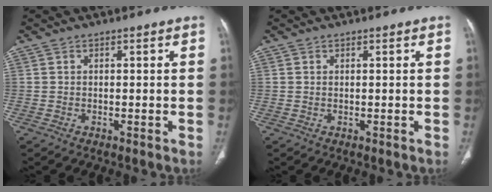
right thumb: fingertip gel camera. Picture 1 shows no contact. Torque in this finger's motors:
{"motor_torque": [1.63, 1.35, 0.10, -0.44, -0.03]}